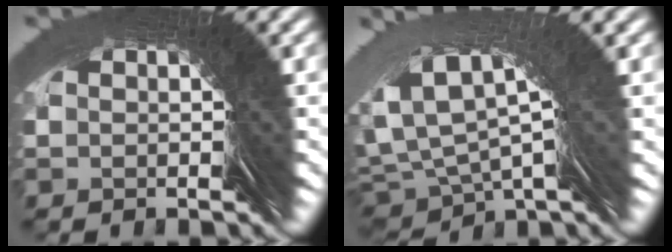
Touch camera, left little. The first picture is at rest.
{"total": 2.1, "force": [1.7, 0.1, 1.2], "torque": [-0.042, 0.016, 0.031]}